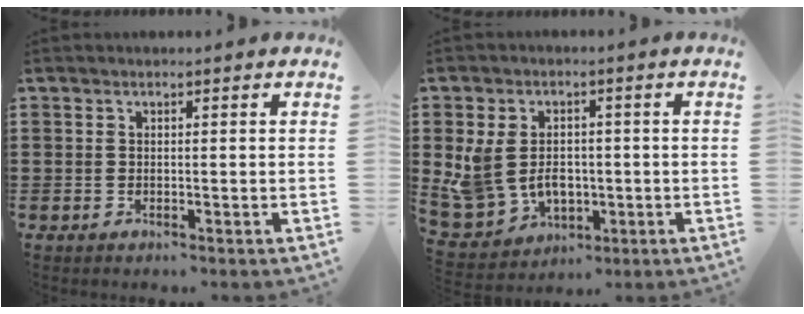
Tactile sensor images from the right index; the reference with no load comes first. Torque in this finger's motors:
{"motor_torque": [0.73, 0.60, 0.35, 0.21]}